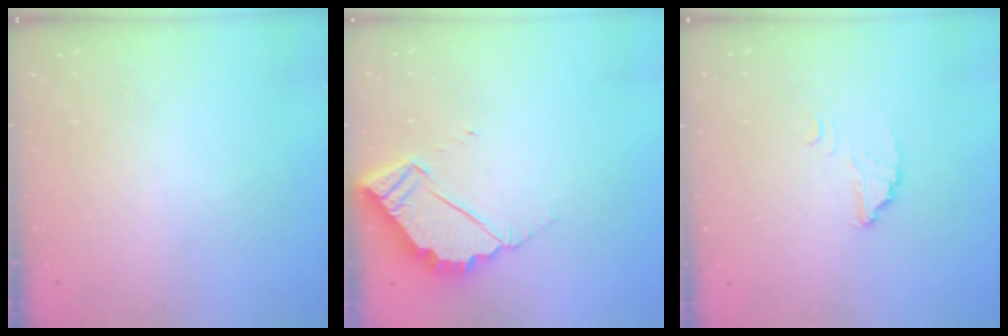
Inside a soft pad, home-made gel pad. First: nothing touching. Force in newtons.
{"total": 6.0, "press": 6.0, "slide": 0.3}
{"total": 3.4, "press": 3.4, "slide": 0.2}